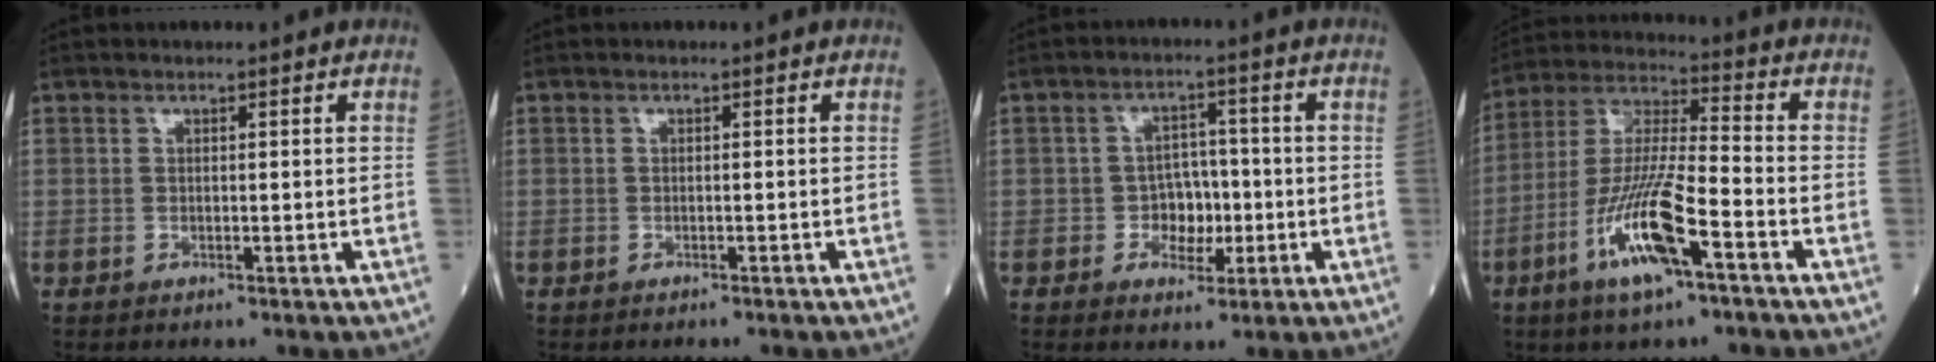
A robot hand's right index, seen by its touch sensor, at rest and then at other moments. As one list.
[{"total": 0.7, "force": [-0.7, 0.0, 0.3], "torque": [-0.007, -0.001, -0.011]}, {"total": 4.7, "force": [-1.1, 3.6, 2.8], "torque": [-0.038, 0.011, -0.018]}, {"total": 13.6, "force": [-6.3, 1.9, 11.9], "torque": [-0.241, -0.010, -0.119]}]